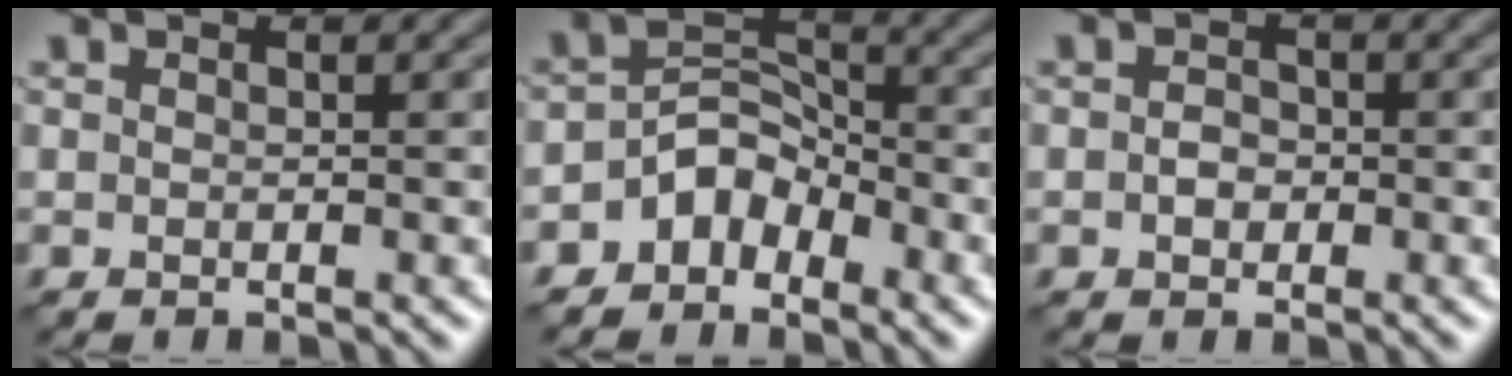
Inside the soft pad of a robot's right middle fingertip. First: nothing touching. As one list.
[{"total": 3.7, "force": [-2.5, 2.3, 1.5], "torque": [-0.020, 0.011, -0.051]}, {"total": 1.3, "force": [-0.3, 1.0, 0.7], "torque": [-0.013, 0.000, -0.008]}]